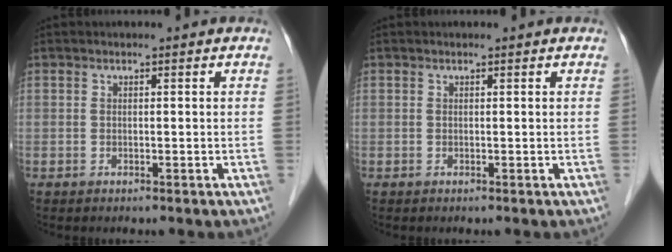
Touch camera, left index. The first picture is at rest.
{"total": 0.6, "force": [0.6, 0.1, 0.1], "torque": [-0.005, 0.003, 0.007]}